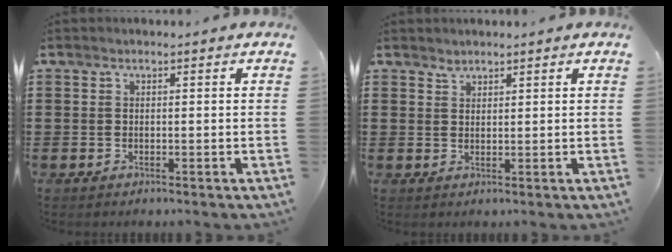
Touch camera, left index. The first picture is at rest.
{"total": 1.3, "force": [1.2, 0.4, 0.0], "torque": [-0.003, -0.001, 0.025]}